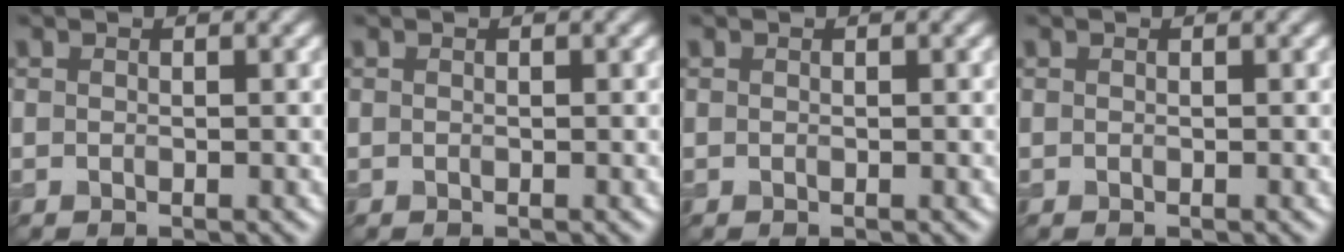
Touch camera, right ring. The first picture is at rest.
{"total": 0.0}
{"total": 0.0}
{"total": 0.0}